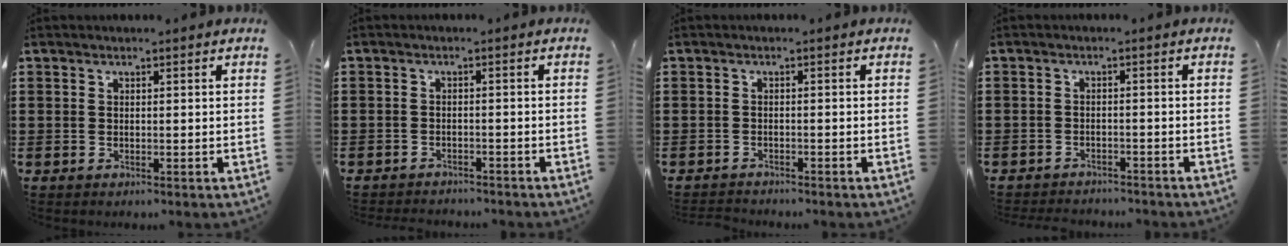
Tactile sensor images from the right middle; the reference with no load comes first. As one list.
[{"total": 1.9, "force": [-1.8, 0.3, -0.3], "torque": [-0.001, 0.002, -0.043]}, {"total": 1.2, "force": [-1.2, 0.1, 0.0], "torque": [-0.004, 0.001, -0.025]}, {"total": 2.2, "force": [-2.2, 0.4, -0.3], "torque": [0.000, 0.002, -0.050]}]